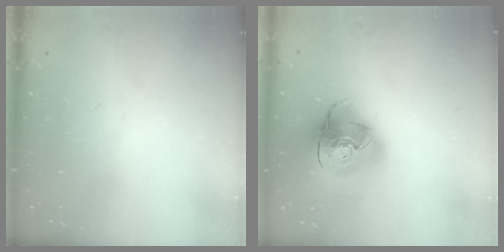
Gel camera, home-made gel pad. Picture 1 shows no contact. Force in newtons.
{"total": 17.9, "press": 17.8, "slide": 2.3}